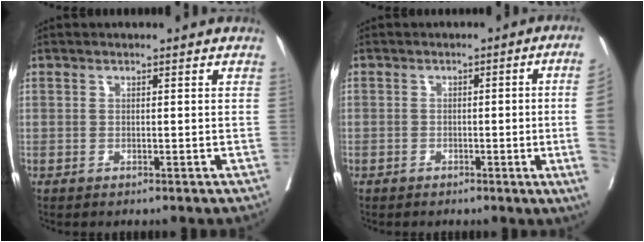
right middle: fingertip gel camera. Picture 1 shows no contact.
{"total": 8.9, "force": [-1.6, -2.1, 8.5], "torque": [-0.089, -0.012, -0.024]}